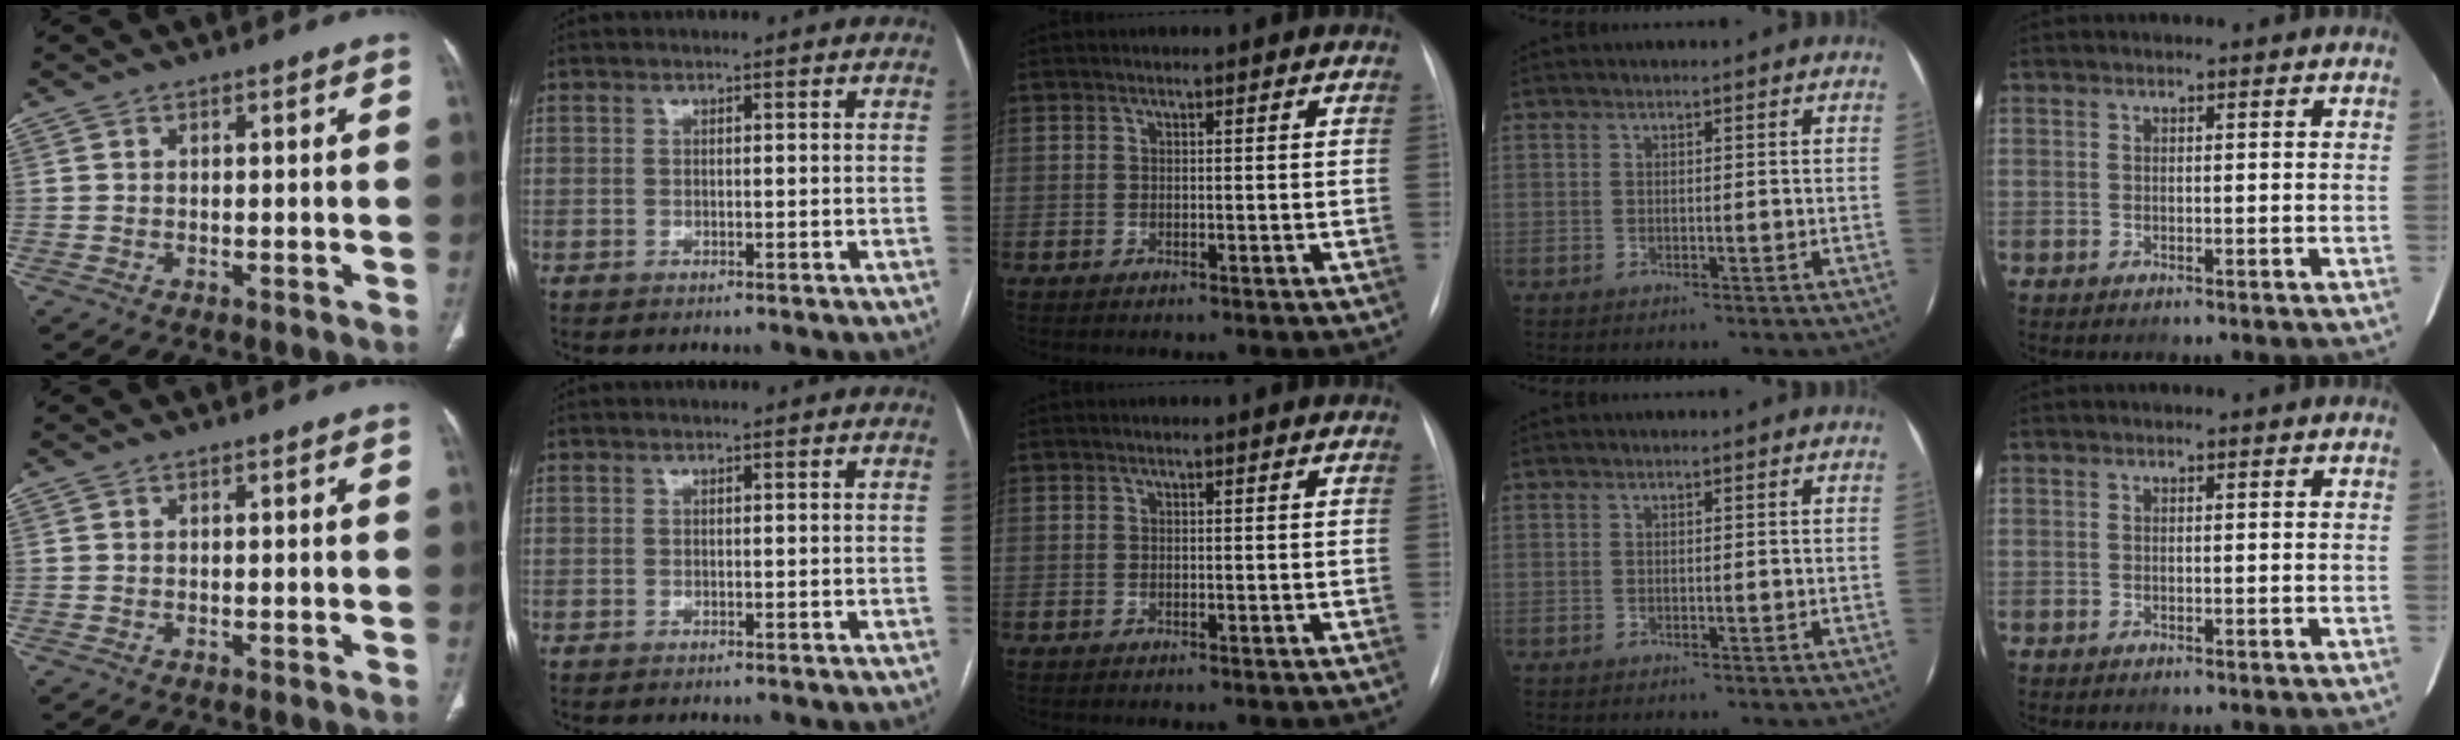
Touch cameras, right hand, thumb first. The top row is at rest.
{}